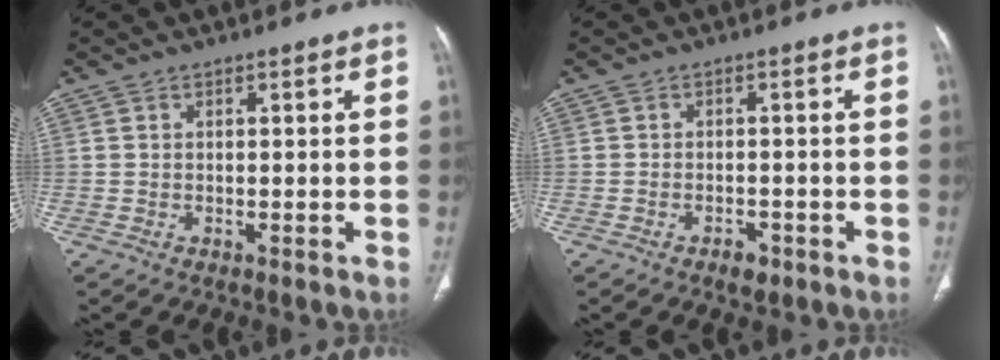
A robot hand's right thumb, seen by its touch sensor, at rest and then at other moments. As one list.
[{"total": 2.2, "force": [-1.4, 1.2, 1.2], "torque": [-0.015, 0.004, -0.018]}]